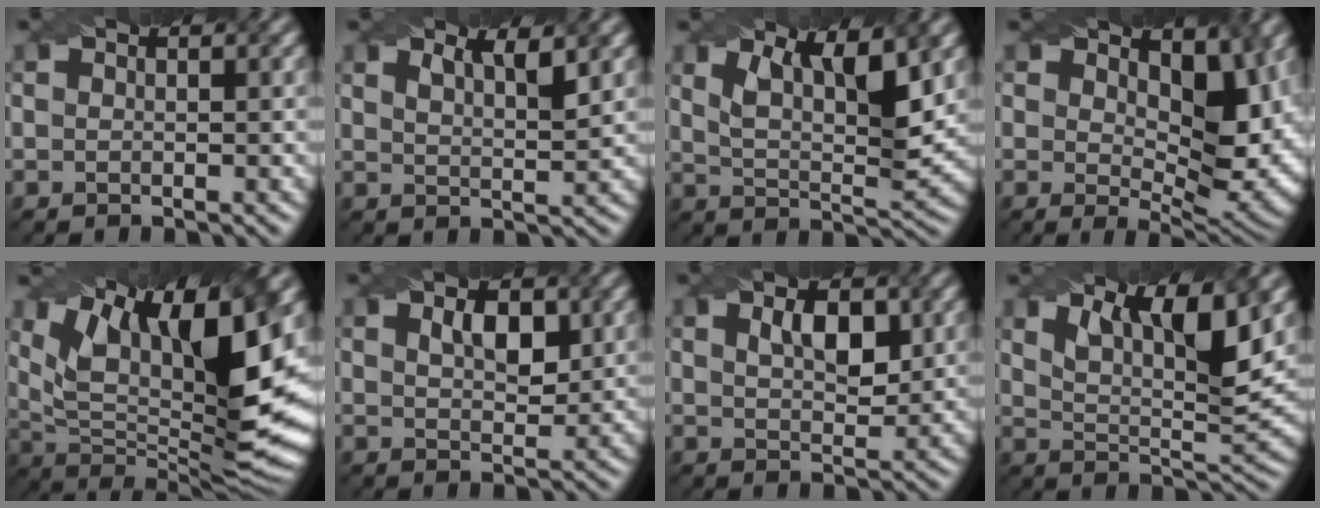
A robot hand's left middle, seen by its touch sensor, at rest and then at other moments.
{"total": 3.2, "force": [1.9, 0.9, 2.4], "torque": [-0.031, 0.006, 0.024]}
{"total": 6.7, "force": [3.4, 2.0, 5.4], "torque": [-0.099, -0.005, 0.060]}
{"total": 9.1, "force": [2.4, 5.0, 7.2], "torque": [-0.114, -0.024, 0.046]}
{"total": 16.0, "force": [6.8, 5.6, 13.3], "torque": [-0.230, 0.009, 0.127]}
{"total": 3.3, "force": [1.3, 1.7, 2.6], "torque": [-0.048, 0.002, 0.026]}
{"total": 3.9, "force": [1.4, 1.9, 3.0], "torque": [-0.054, 0.002, 0.028]}
{"total": 7.6, "force": [4.0, 2.1, 6.1], "torque": [-0.108, -0.006, 0.076]}